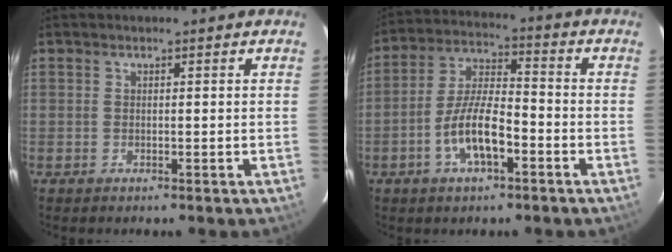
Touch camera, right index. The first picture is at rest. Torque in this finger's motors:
{"motor_torque": [0.24, -0.12, 0.37, 0.11]}